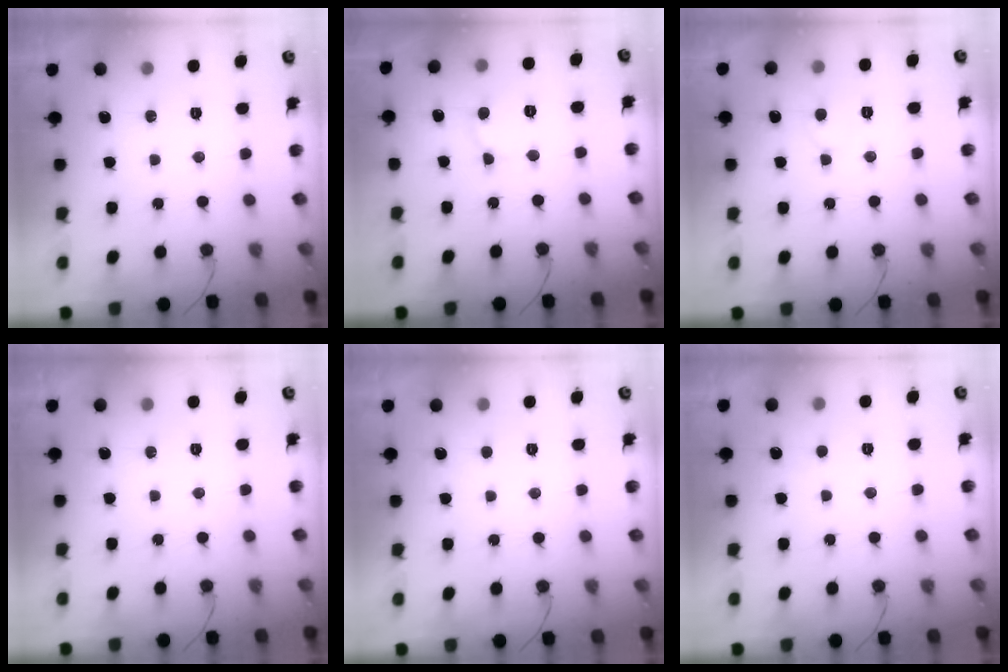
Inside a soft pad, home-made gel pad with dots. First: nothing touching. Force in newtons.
{"total": 2.7, "press": 2.7, "slide": 0.2}
{"total": 5.0, "press": 4.9, "slide": 0.5}
{"total": 0.0}
{"total": 1.6, "press": 1.6, "slide": 0.2}
{"total": 0.5, "press": 0.5, "slide": 0.1}